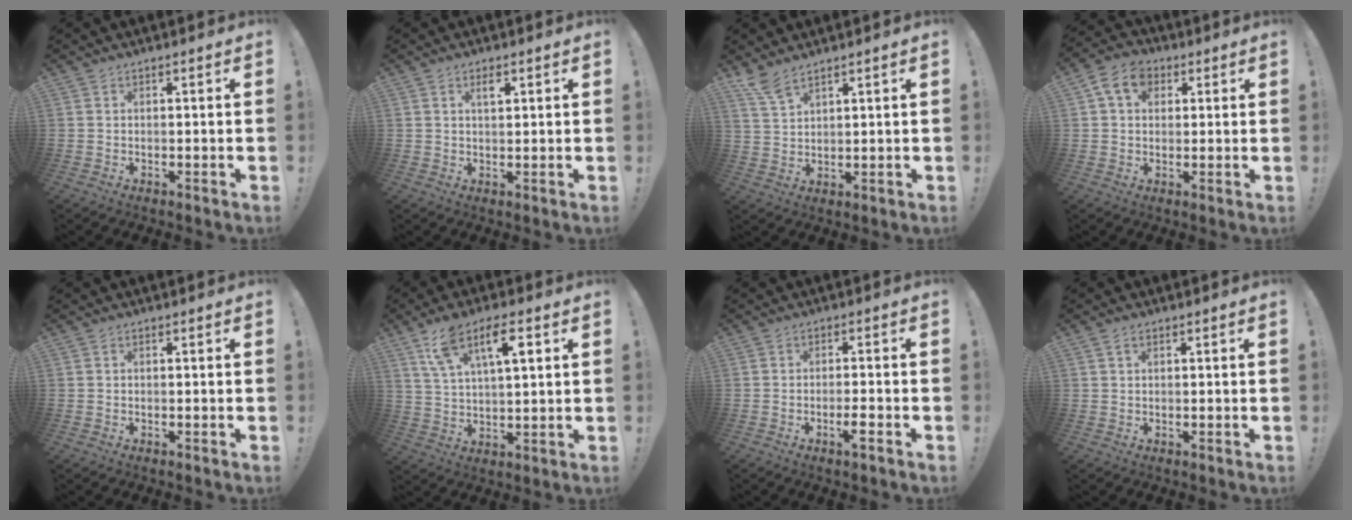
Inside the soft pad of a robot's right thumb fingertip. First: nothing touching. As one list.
[{"total": 2.7, "force": [1.5, 1.1, 1.9], "torque": [-0.018, -0.008, 0.022]}, {"total": 5.8, "force": [4.7, 1.2, 3.1], "torque": [-0.063, -0.027, 0.089]}, {"total": 8.7, "force": [3.2, 6.4, 4.8], "torque": [-0.079, 0.006, 0.062]}, {"total": 0.0}, {"total": 11.9, "force": [5.9, 4.7, 9.1], "torque": [-0.154, -0.008, 0.104]}, {"total": 3.7, "force": [-2.1, 0.0, 3.0], "torque": [-0.051, 0.002, -0.035]}, {"total": 1.6, "force": [0.9, 1.0, 1.0], "torque": [-0.020, 0.003, 0.016]}]